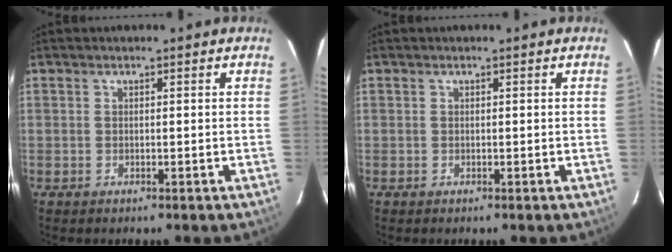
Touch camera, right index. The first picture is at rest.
{"total": 0.0}